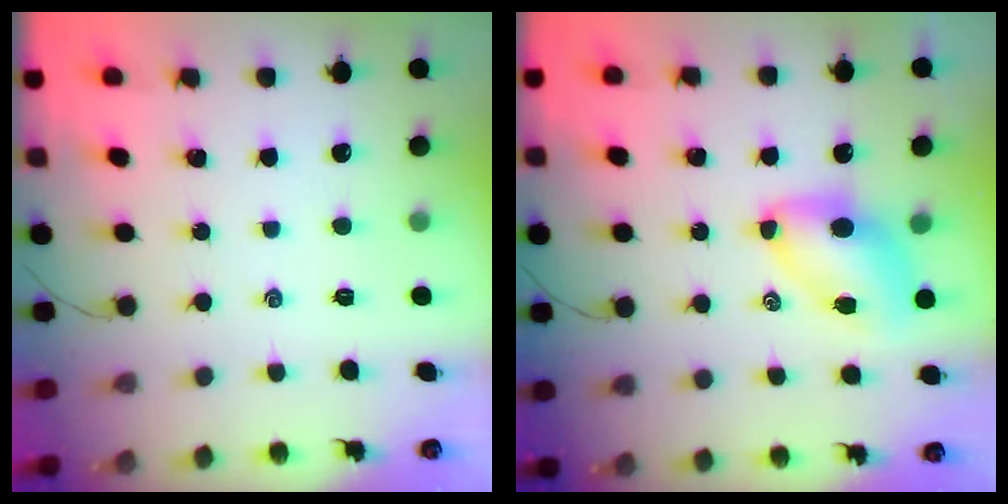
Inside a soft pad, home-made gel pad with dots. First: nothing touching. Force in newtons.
{"total": 7.1, "press": 7.0, "slide": 1.1}